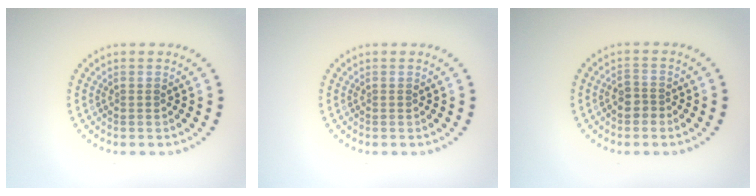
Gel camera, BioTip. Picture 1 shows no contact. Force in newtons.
{"total": 0.0}
{"total": 1.7, "press": 1.6, "slide": 0.7}